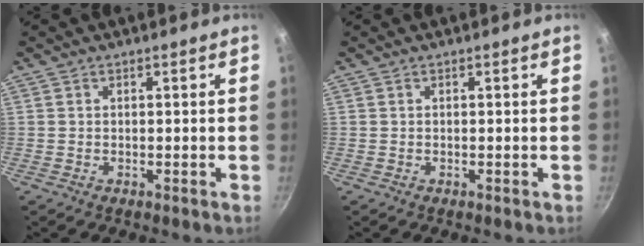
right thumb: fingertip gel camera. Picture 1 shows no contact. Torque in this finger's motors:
{"motor_torque": [0.00, 0.00, 0.00, 0.00, 0.00]}